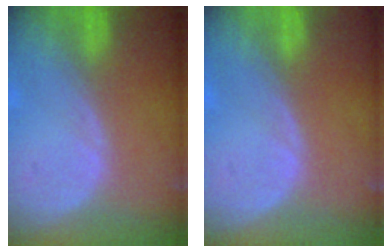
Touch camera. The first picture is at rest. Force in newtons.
{"total": 0.0}